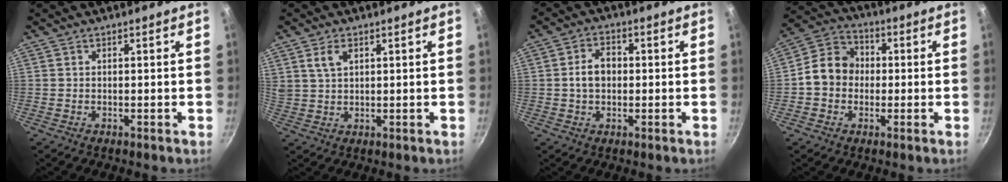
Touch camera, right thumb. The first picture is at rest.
{"total": 4.3, "force": [2.0, 2.6, 2.8], "torque": [-0.043, -0.002, 0.043]}
{"total": 5.9, "force": [0.0, 4.3, 4.0], "torque": [-0.052, 0.016, -0.006]}
{"total": 9.8, "force": [-0.5, 8.4, 5.0], "torque": [-0.055, 0.025, -0.030]}